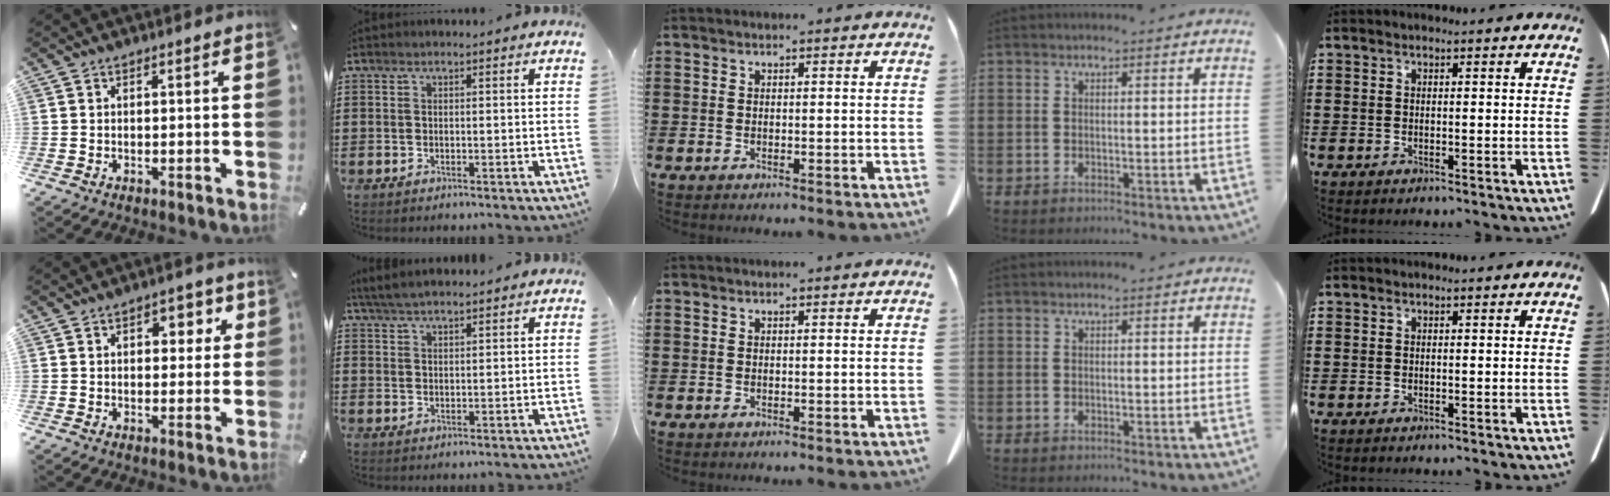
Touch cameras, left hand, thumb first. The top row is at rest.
{"thumb": {"total": 5.6, "force": [1.8, 3.6, 3.9], "torque": [-0.037, -0.006, 0.017]}, "index": {"total": 3.2, "force": [2.9, 0.4, 1.2], "torque": [-0.032, 0.001, 0.056]}}